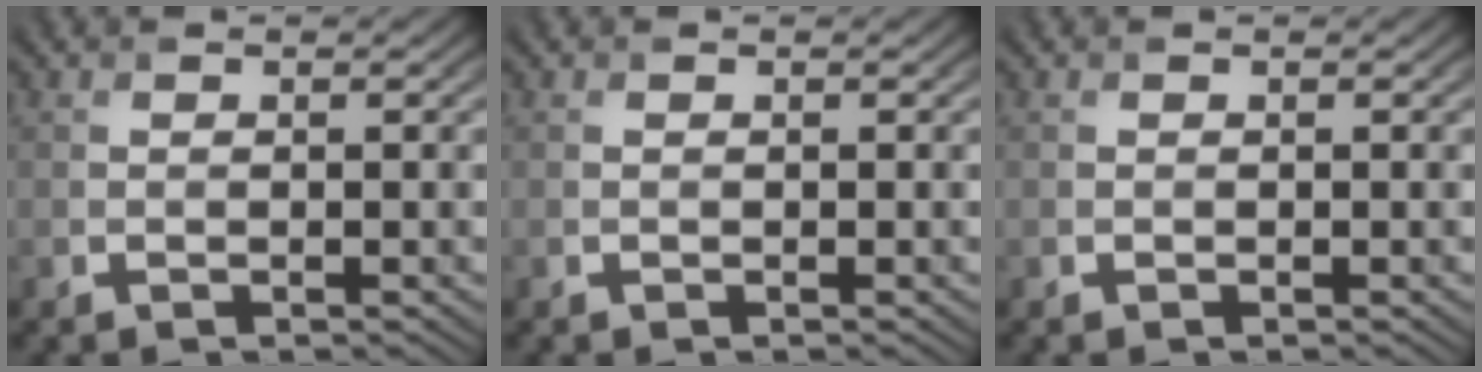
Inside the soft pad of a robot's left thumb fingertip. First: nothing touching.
{"total": 0.0}
{"total": 0.0}